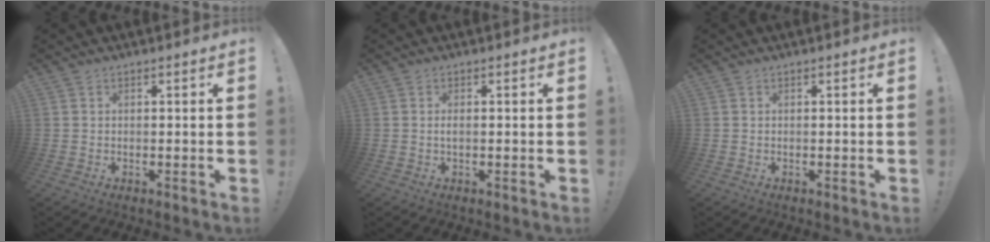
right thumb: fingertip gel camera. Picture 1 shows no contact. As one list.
[{"total": 1.2, "force": [-0.2, 0.3, 1.1], "torque": [-0.021, 0.001, -0.004]}, {"total": 0.0}]